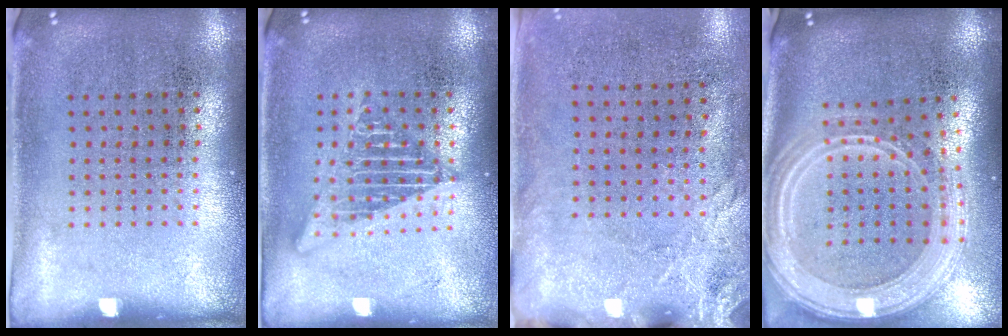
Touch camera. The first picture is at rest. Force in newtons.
{"total": 2.0, "press": 2.0, "slide": 0.2}
{"total": 2.6, "press": 2.1, "slide": 1.6}
{"total": 3.1, "press": 2.5, "slide": 1.8}